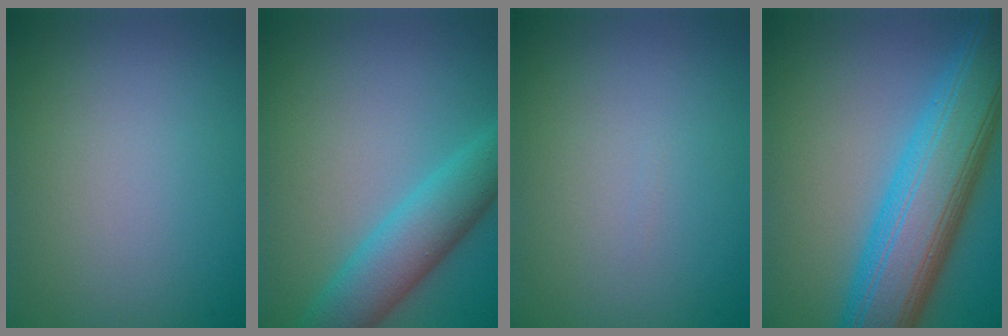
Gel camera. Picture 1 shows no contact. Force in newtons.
{"total": 5.6, "press": 5.6, "slide": 0.2}
{"total": 0.0}
{"total": 10.8, "press": 10.8, "slide": 0.2}